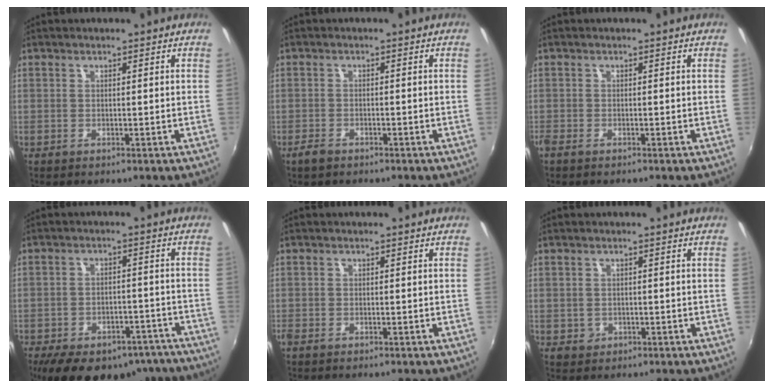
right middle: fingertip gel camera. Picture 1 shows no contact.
{"total": 2.3, "force": [-1.8, 1.1, 0.9], "torque": [-0.025, -0.004, -0.035]}
{"total": 1.6, "force": [-1.3, 0.5, 0.7], "torque": [-0.017, -0.009, -0.026]}
{"total": 20.9, "force": [-15.8, 10.1, 9.2], "torque": [-0.180, 0.001, -0.194]}
{"total": 1.4, "force": [-1.1, 0.6, 0.5], "torque": [-0.014, -0.007, -0.023]}
{"total": 2.0, "force": [-0.5, 1.9, 0.5], "torque": [-0.011, -0.004, -0.004]}